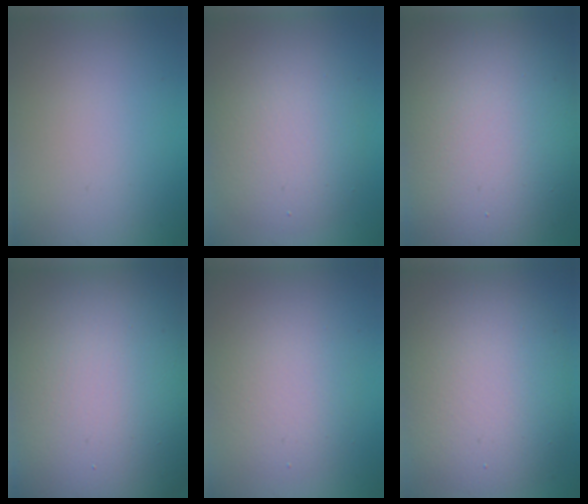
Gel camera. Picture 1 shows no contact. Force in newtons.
{"total": 5.6, "press": 5.6, "slide": 0.3}
{"total": 16.6, "press": 16.5, "slide": 1.5}
{"total": 30.8, "press": 30.8, "slide": 1.1}
{"total": 3.8, "press": 3.8, "slide": 0.4}
{"total": 9.3, "press": 9.3, "slide": 0.8}